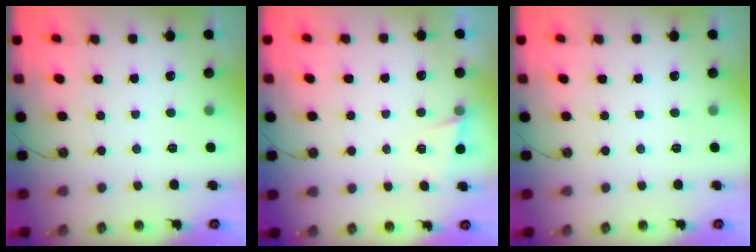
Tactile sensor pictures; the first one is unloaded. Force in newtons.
{"total": 2.7, "press": 2.6, "slide": 1.0}
{"total": 0.0}